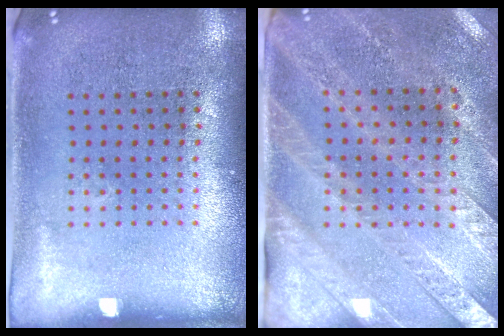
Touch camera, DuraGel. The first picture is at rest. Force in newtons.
{"total": 2.7, "press": 2.4, "slide": 1.2}